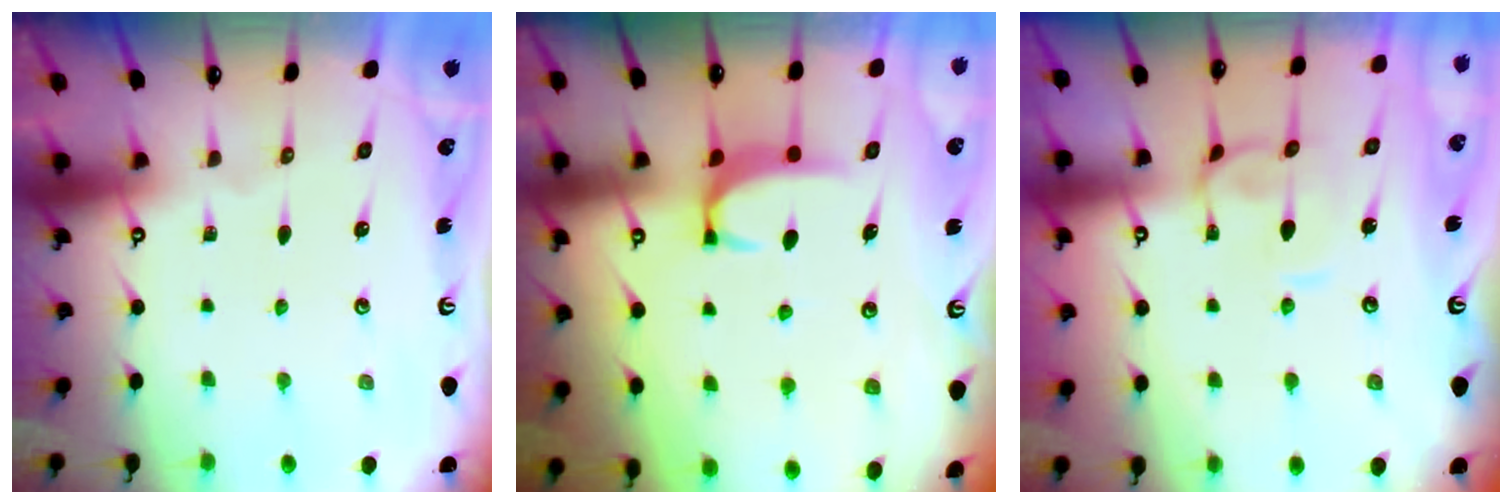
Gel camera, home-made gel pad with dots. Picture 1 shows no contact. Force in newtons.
{"total": 1.9, "press": 1.9, "slide": 0.5}
{"total": 0.6, "press": 0.1, "slide": 0.6}